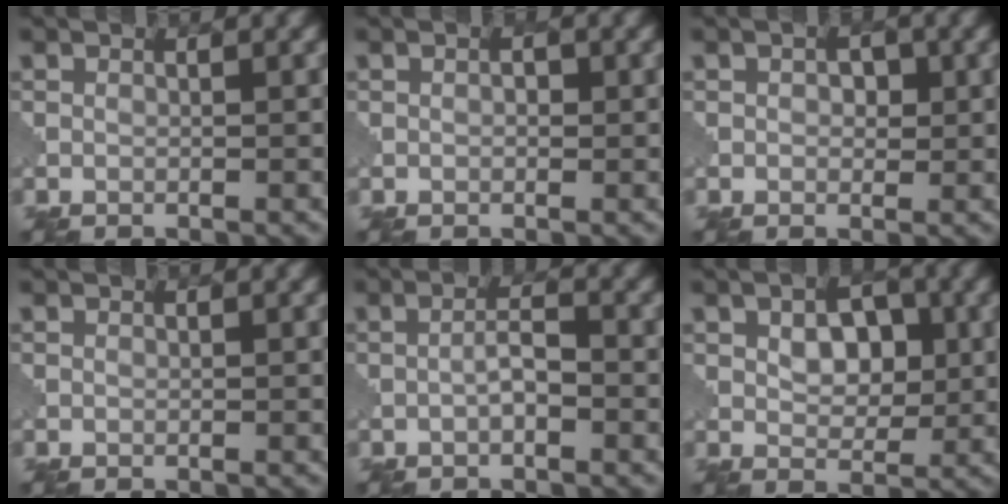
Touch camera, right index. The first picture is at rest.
{"total": 0.8, "force": [0.1, 0.5, 0.7], "torque": [-0.010, 0.002, 0.001]}
{"total": 1.7, "force": [0.4, 1.1, 1.3], "torque": [-0.019, 0.001, 0.004]}
{"total": 0.0}
{"total": 2.0, "force": [-0.7, 0.5, 1.8], "torque": [-0.035, 0.006, -0.017]}
{"total": 4.4, "force": [0.9, 2.8, 3.3], "torque": [-0.055, 0.000, 0.011]}